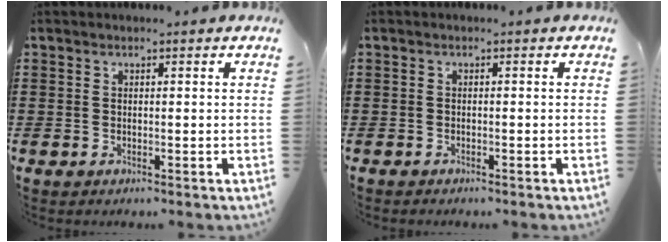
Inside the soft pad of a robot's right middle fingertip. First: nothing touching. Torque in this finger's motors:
{"motor_torque": [-0.02, 0.19, -0.04, 0.00]}